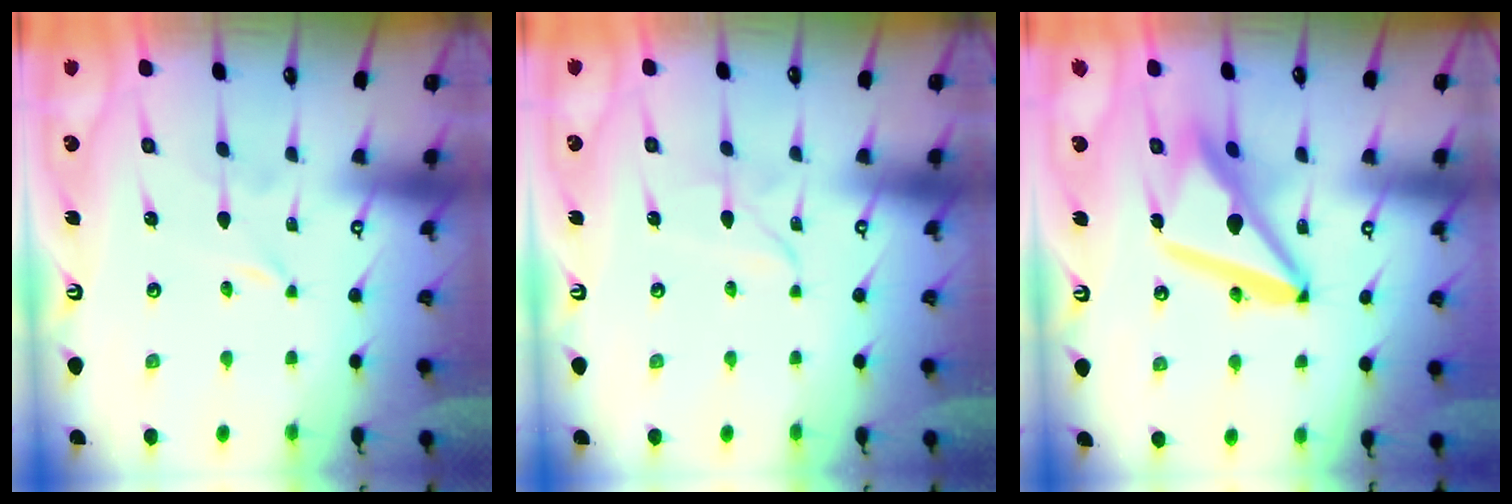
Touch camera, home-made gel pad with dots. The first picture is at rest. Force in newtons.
{"total": 2.6, "press": 2.6, "slide": 0.2}
{"total": 15.2, "press": 15.1, "slide": 1.7}